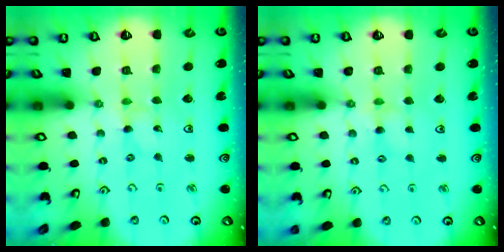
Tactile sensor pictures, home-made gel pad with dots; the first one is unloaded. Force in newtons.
{"total": 3.6, "press": 3.6, "slide": 0.5}